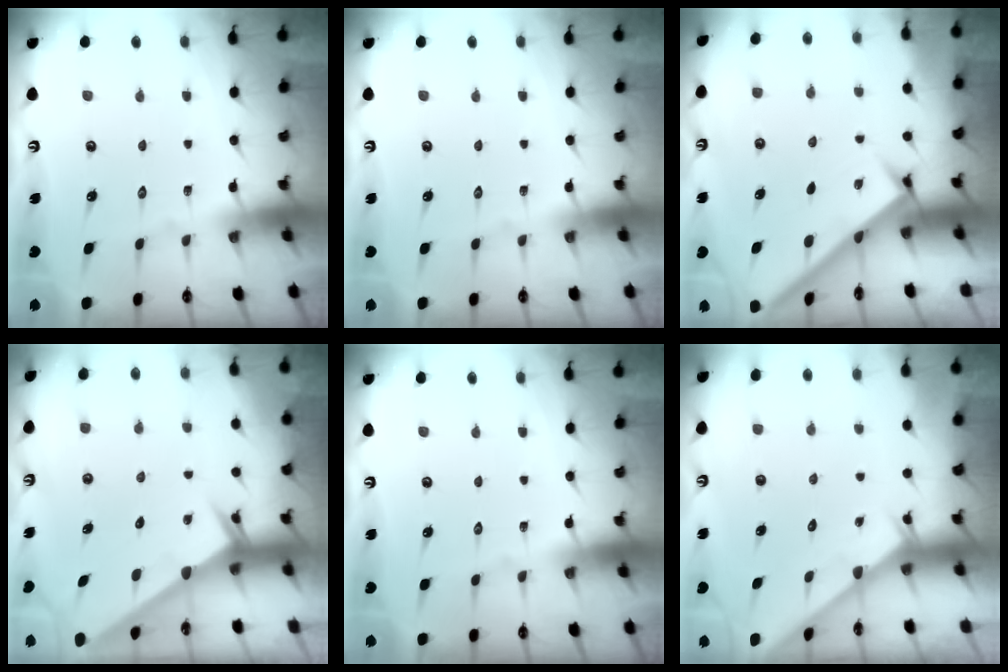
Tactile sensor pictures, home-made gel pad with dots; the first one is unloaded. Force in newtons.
{"total": 0.0}
{"total": 2.5, "press": 2.5, "slide": 0.3}
{"total": 2.2, "press": 2.2, "slide": 0.1}
{"total": 0.0}
{"total": 2.4, "press": 2.4, "slide": 0.2}